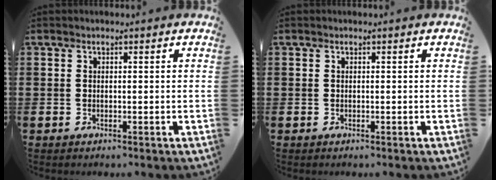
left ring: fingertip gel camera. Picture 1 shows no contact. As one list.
[{"total": 0.0}]